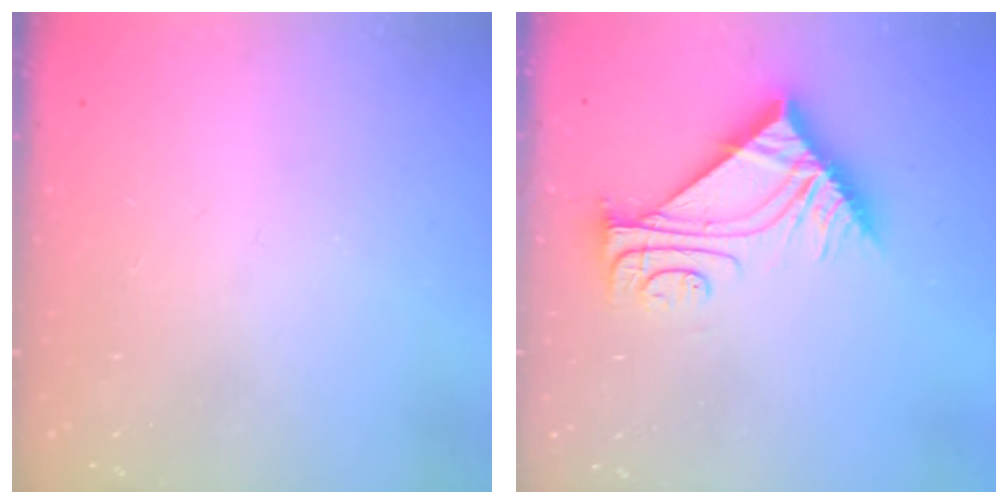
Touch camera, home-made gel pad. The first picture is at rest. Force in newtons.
{"total": 9.4, "press": 9.4, "slide": 0.2}